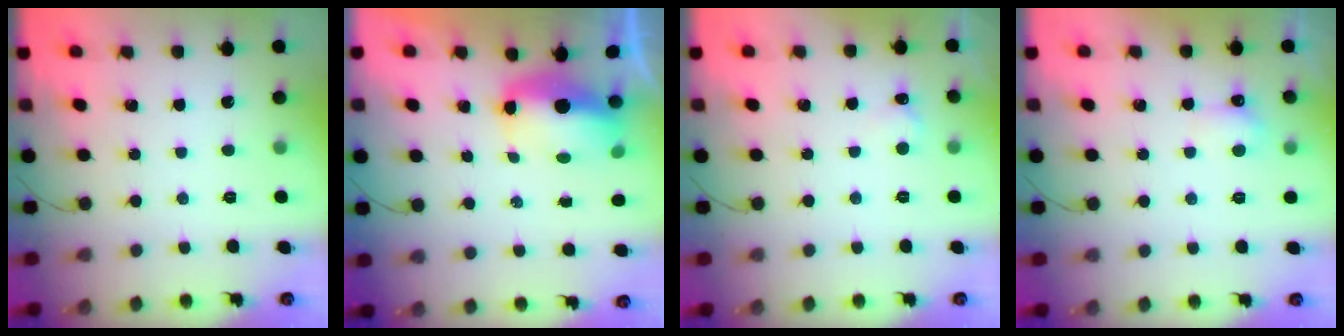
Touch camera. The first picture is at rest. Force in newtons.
{"total": 9.4, "press": 9.2, "slide": 2.0}
{"total": 4.7, "press": 4.5, "slide": 1.3}
{"total": 4.2, "press": 4.1, "slide": 1.2}